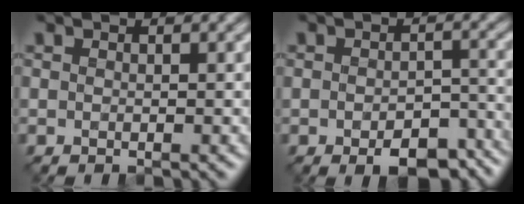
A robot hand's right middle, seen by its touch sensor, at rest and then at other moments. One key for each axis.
{"total": 6.6, "fx": -4.0, "fy": 3.2, "fz": 4.2, "tx": -0.052, "ty": -0.010, "tz": -0.048}